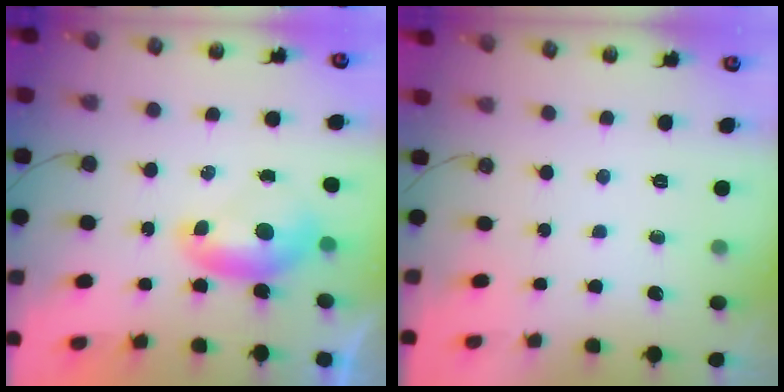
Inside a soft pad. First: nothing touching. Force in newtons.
{"total": 0.0}